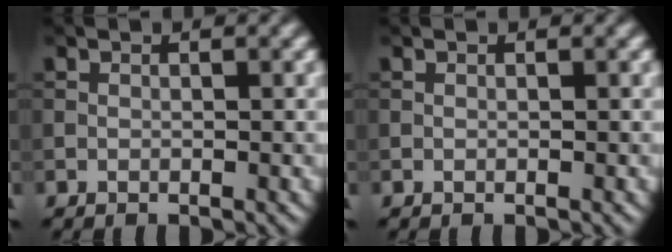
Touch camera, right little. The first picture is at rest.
{"total": 0.0}